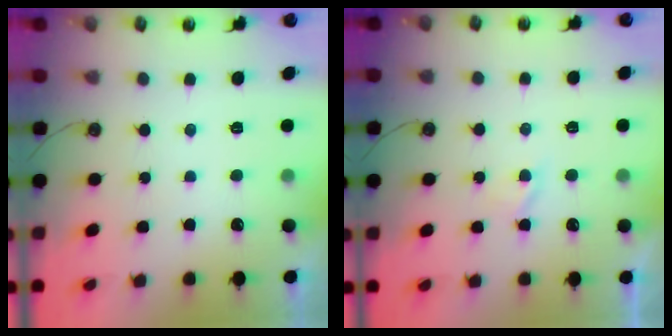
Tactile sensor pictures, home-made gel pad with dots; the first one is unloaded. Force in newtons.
{"total": 0.9, "press": 0.9, "slide": 0.1}